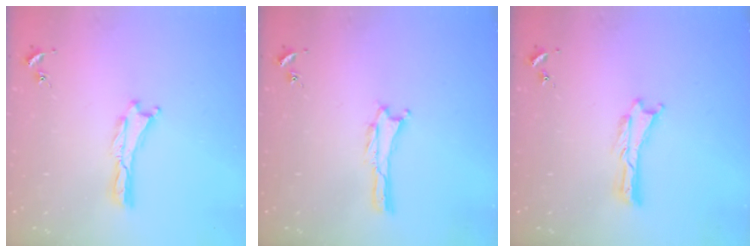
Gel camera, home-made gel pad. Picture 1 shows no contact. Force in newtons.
{"total": 0.0}
{"total": 0.0}